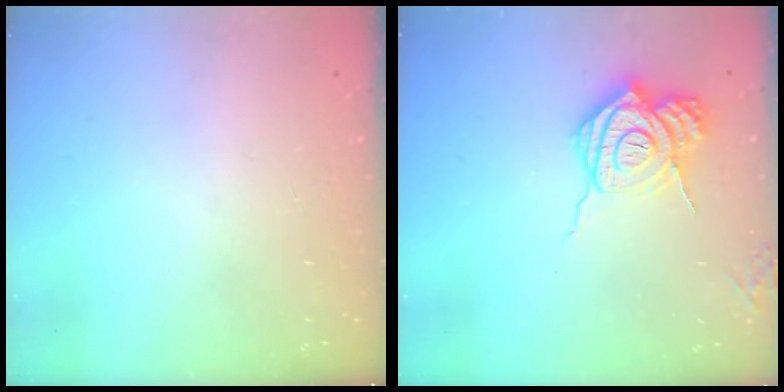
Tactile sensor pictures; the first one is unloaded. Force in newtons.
{"total": 15.4, "press": 15.3, "slide": 1.5}